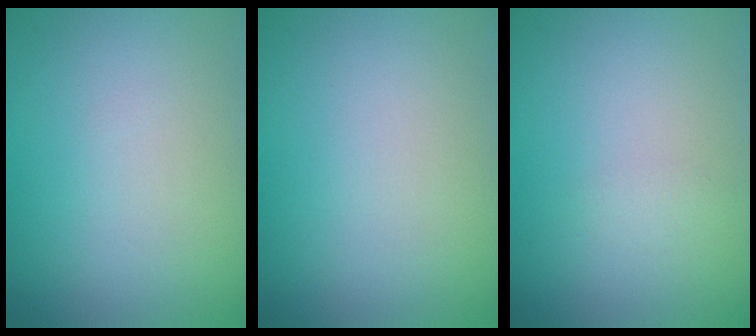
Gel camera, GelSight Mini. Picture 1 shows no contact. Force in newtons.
{"total": 0.0}
{"total": 0.8, "press": 0.7, "slide": 0.1}